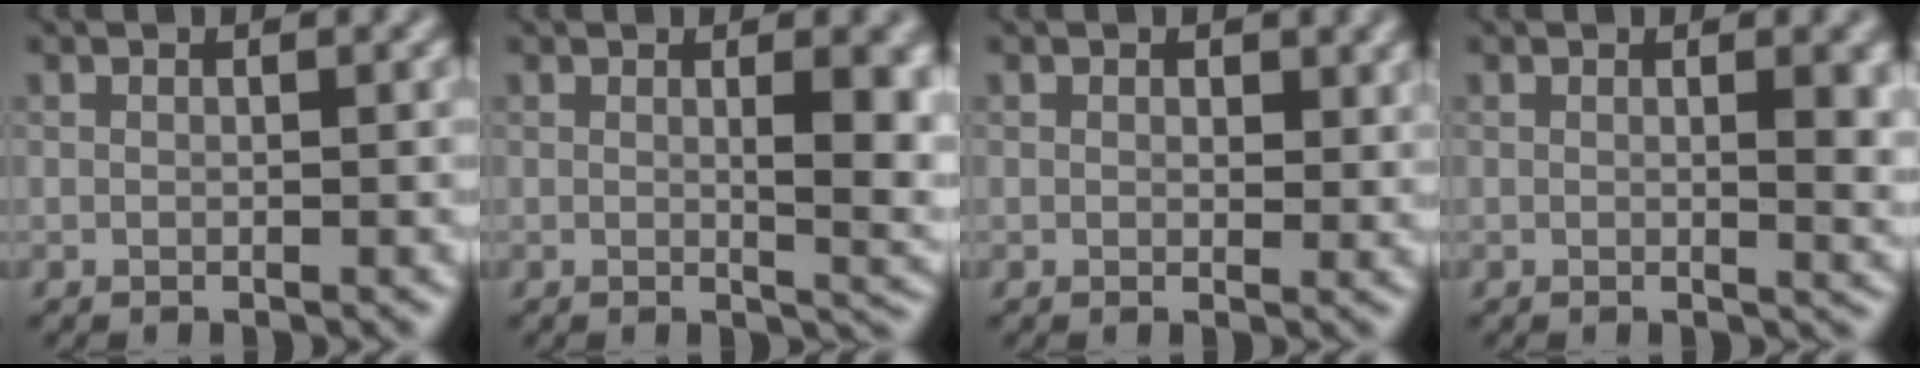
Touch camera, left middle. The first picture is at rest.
{"total": 5.4, "force": [0.8, 1.4, 5.1], "torque": [-0.060, -0.003, 0.016]}
{"total": 1.3, "force": [0.7, 0.8, 0.7], "torque": [-0.007, -0.007, 0.013]}
{"total": 3.1, "force": [0.5, 0.9, 3.0], "torque": [-0.034, -0.004, 0.010]}